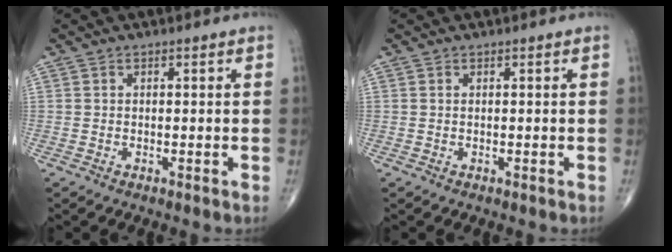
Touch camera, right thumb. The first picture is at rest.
{"total": 0.0}